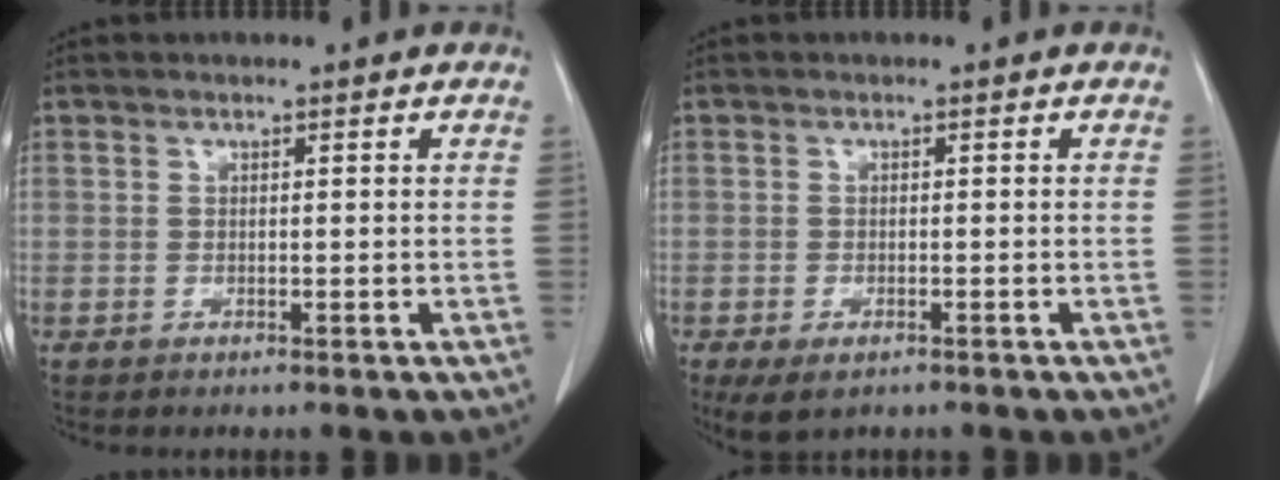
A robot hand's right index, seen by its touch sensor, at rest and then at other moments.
{"total": 4.2, "force": [-2.7, 1.8, 2.6], "torque": [-0.046, -0.009, -0.038]}